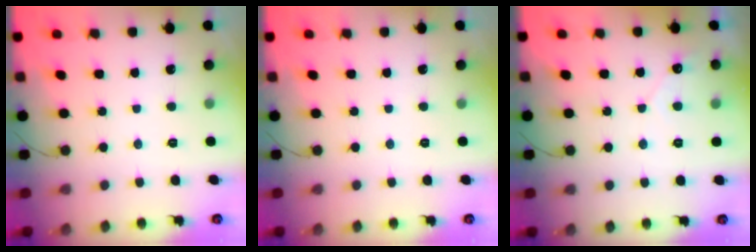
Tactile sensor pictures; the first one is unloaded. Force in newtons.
{"total": 0.0}
{"total": 2.7, "press": 2.7, "slide": 0.1}